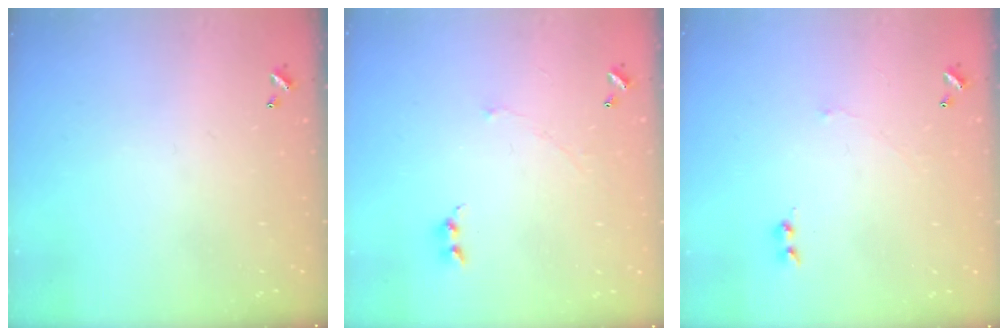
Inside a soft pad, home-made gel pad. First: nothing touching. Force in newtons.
{"total": 2.4, "press": 2.3, "slide": 0.7}
{"total": 1.5, "press": 1.5, "slide": 0.5}